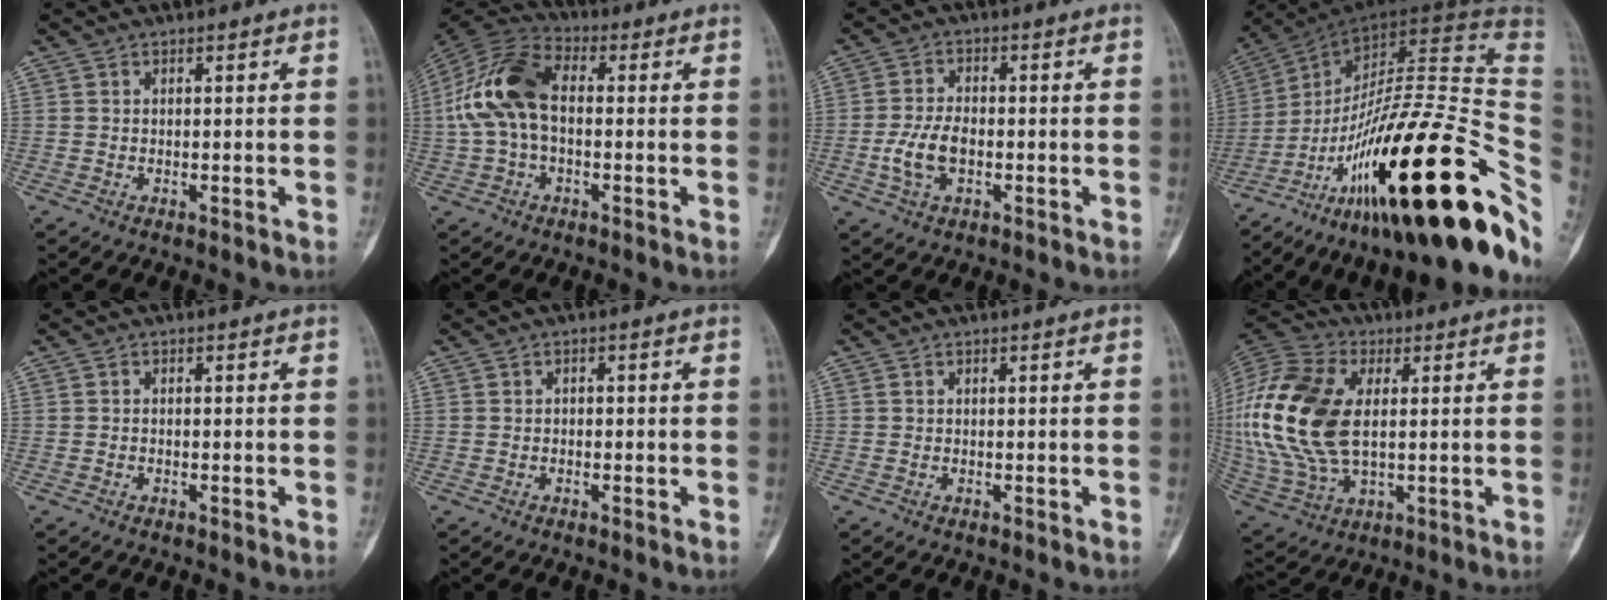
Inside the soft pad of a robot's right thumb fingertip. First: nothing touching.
{"total": 13.8, "force": [0.3, 8.2, 11.0], "torque": [-0.229, 0.035, -0.005]}
{"total": 6.4, "force": [-1.5, 3.5, 5.1], "torque": [-0.109, 0.010, -0.028]}
{"total": 35.4, "force": [-13.1, 9.9, 31.4], "torque": [-0.422, 0.085, -0.205]}
{"total": 0.0}
{"total": 0.7, "force": [-0.2, 0.6, 0.4], "torque": [0.002, 0.003, -0.006]}
{"total": 0.0}
{"total": 23.7, "force": [2.6, 14.1, 18.9], "torque": [-0.424, -0.008, 0.049]}